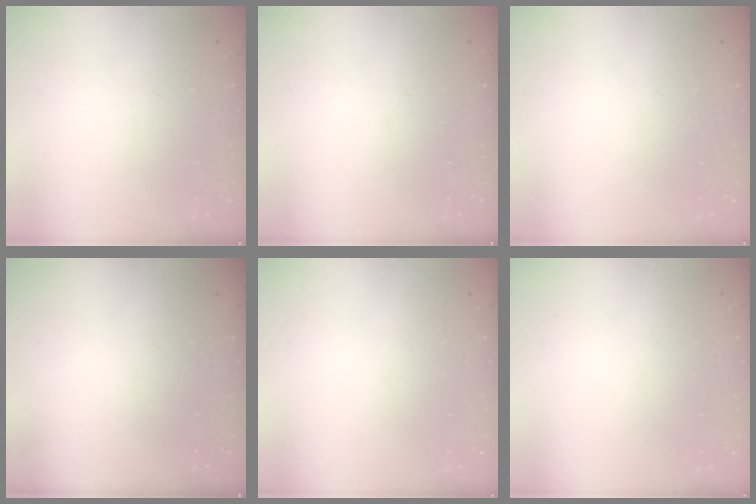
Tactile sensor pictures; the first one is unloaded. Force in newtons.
{"total": 0.0}
{"total": 0.0}
{"total": 0.0}
{"total": 0.0}
{"total": 0.0}